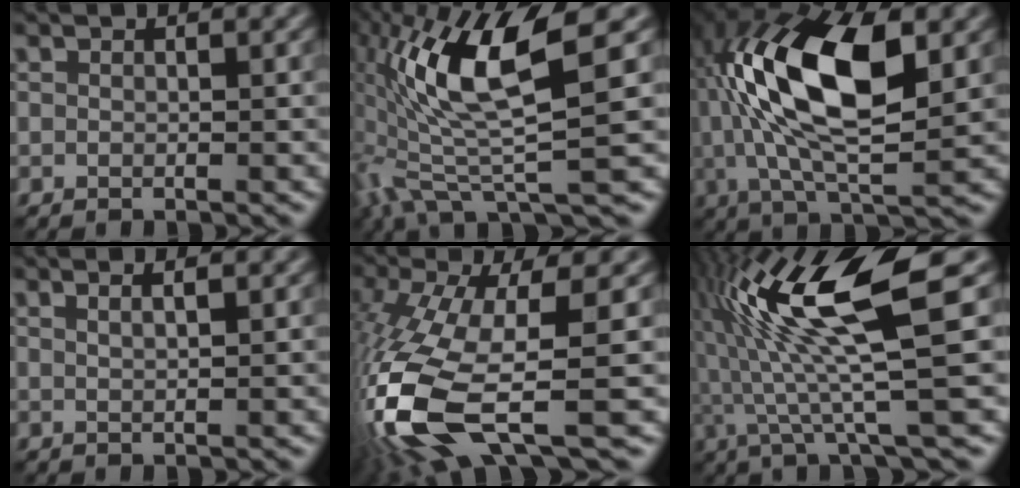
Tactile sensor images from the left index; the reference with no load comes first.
{"total": 12.0, "force": [2.8, 2.9, 11.3], "torque": [-0.219, 0.004, 0.050]}
{"total": 12.6, "force": [2.0, 4.9, 11.4], "torque": [-0.211, 0.017, 0.030]}
{"total": 1.9, "force": [1.1, 0.6, 1.4], "torque": [-0.006, 0.001, 0.002]}
{"total": 13.3, "force": [-4.7, 4.4, 11.7], "torque": [-0.286, -0.031, -0.075]}
{"total": 12.3, "force": [1.4, 2.0, 12.0], "torque": [-0.222, 0.017, 0.024]}